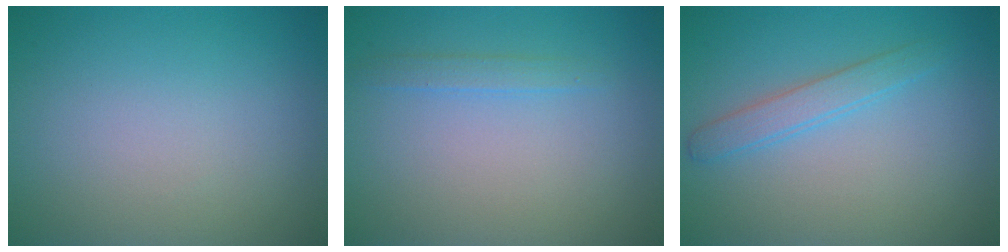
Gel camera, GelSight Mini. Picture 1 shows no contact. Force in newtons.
{"total": 1.1, "press": 1.1, "slide": 0.0}
{"total": 2.0, "press": 2.0, "slide": 0.0}